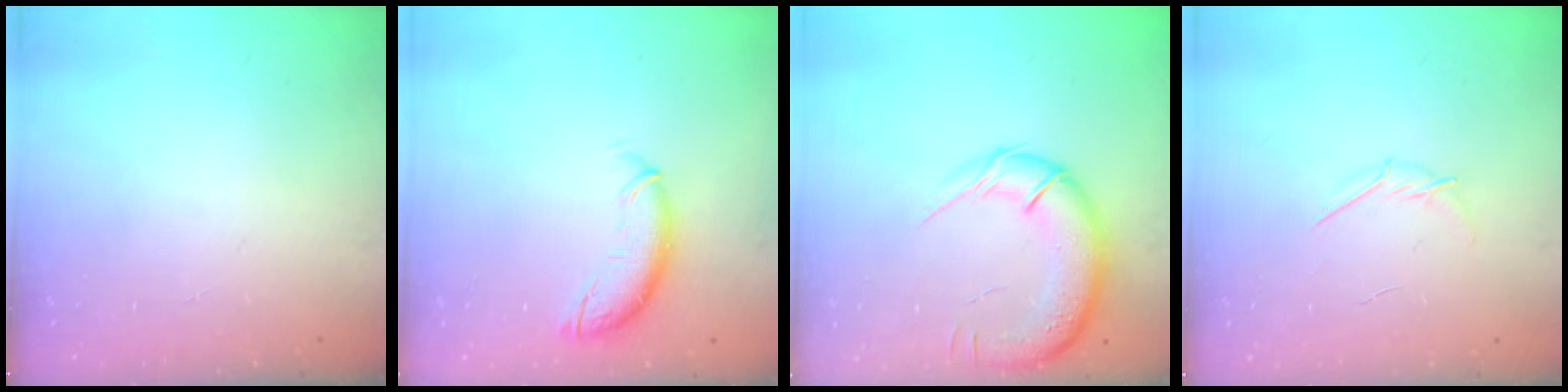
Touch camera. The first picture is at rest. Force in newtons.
{"total": 9.9, "press": 9.8, "slide": 1.4}
{"total": 15.8, "press": 15.3, "slide": 4.0}
{"total": 3.8, "press": 3.6, "slide": 1.1}